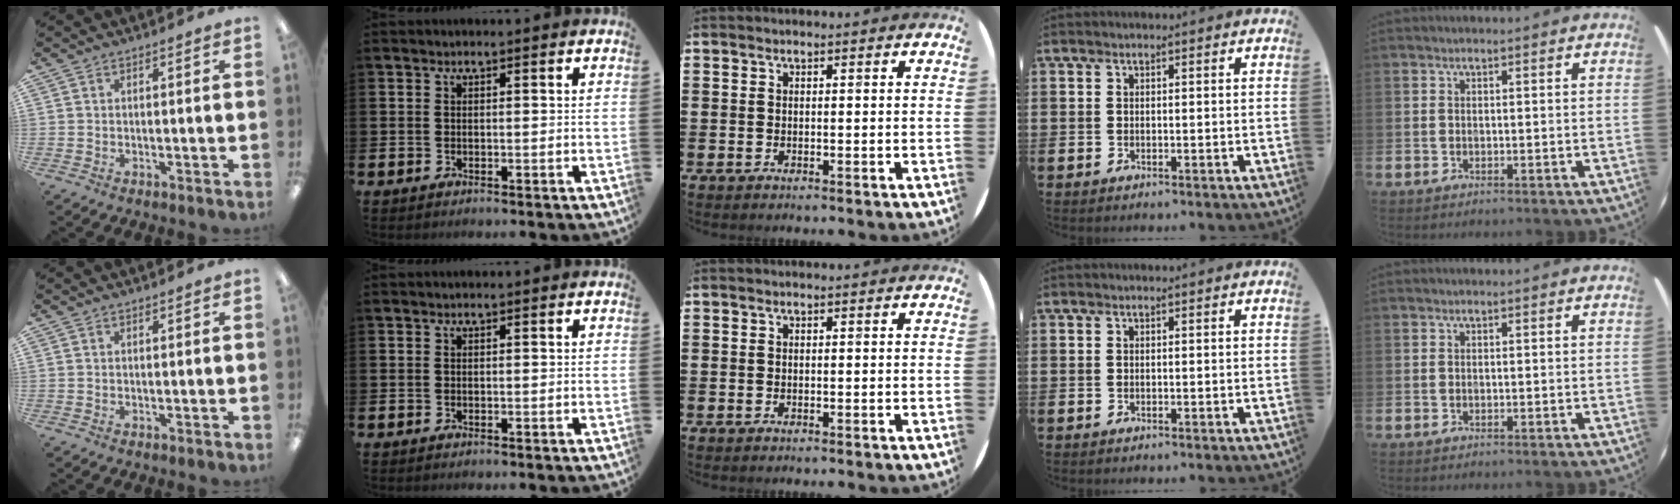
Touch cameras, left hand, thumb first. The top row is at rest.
{}